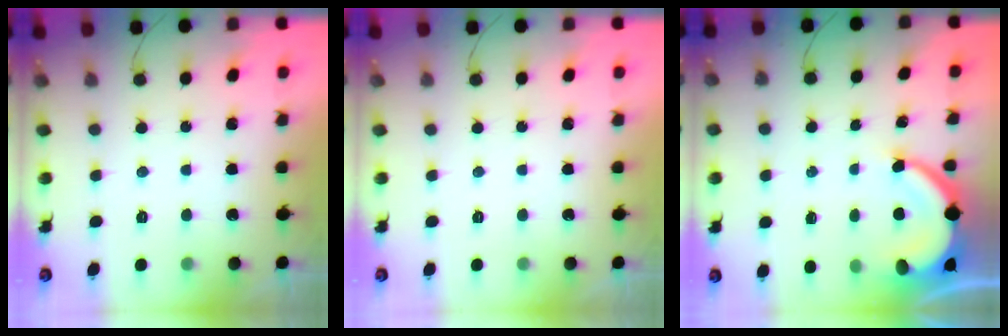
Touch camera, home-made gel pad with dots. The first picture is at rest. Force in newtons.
{"total": 0.0}
{"total": 7.3, "press": 7.3, "slide": 0.7}